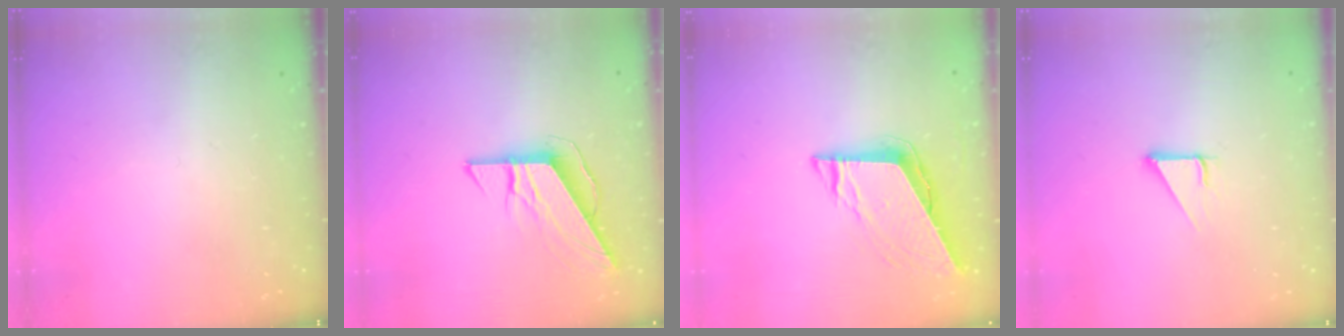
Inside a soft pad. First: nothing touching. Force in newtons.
{"total": 8.3, "press": 8.3, "slide": 0.2}
{"total": 8.3, "press": 8.2, "slide": 0.4}
{"total": 3.0, "press": 3.0, "slide": 0.2}